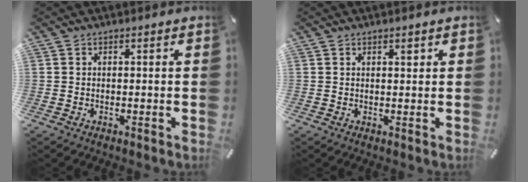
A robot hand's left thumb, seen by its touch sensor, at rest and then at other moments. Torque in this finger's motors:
{"motor_torque": [0.11, 0.35, 0.00, -0.47, 0.04]}